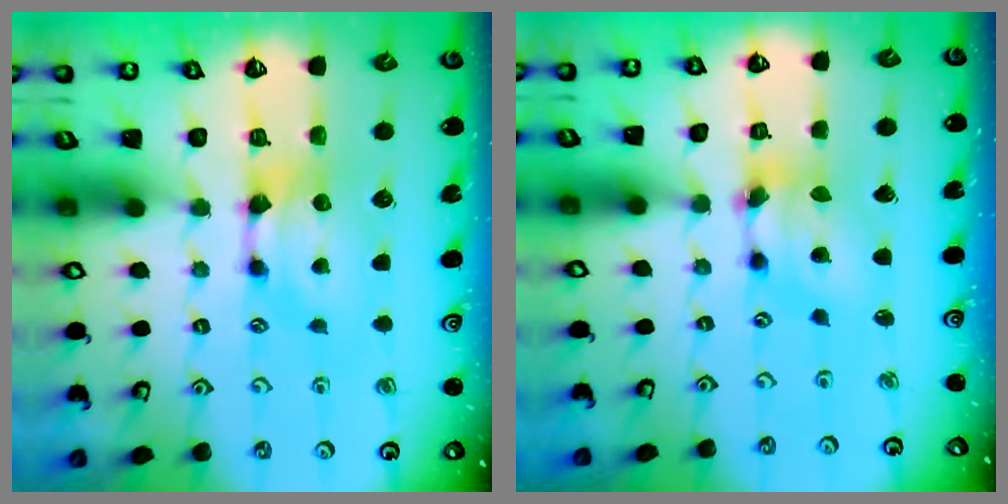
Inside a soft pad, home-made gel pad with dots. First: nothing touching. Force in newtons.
{"total": 3.6, "press": 3.2, "slide": 1.4}